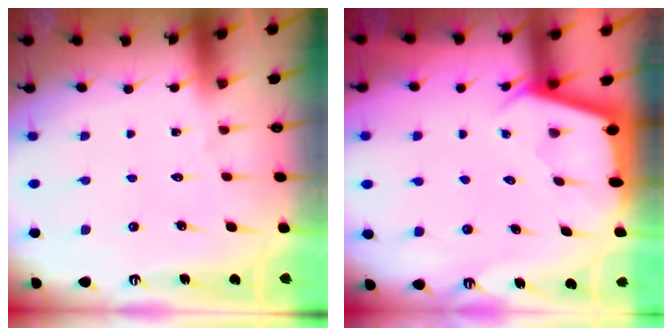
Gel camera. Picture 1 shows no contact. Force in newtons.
{"total": 2.7, "press": 2.7, "slide": 0.2}